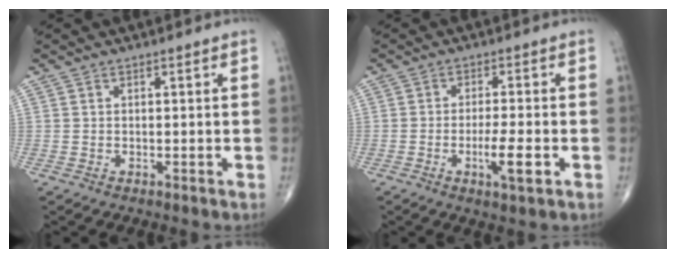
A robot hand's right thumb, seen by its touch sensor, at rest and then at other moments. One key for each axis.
{"total": 5.7, "fx": -1.9, "fy": 1.0, "fz": 5.3, "tx": -0.096, "ty": -0.002, "tz": -0.034}